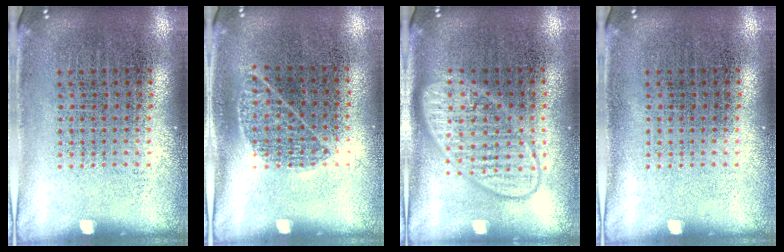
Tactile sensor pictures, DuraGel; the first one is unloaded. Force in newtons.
{"total": 0.9, "press": 0.5, "slide": 0.7}
{"total": 2.9, "press": 2.8, "slide": 0.4}
{"total": 0.0}